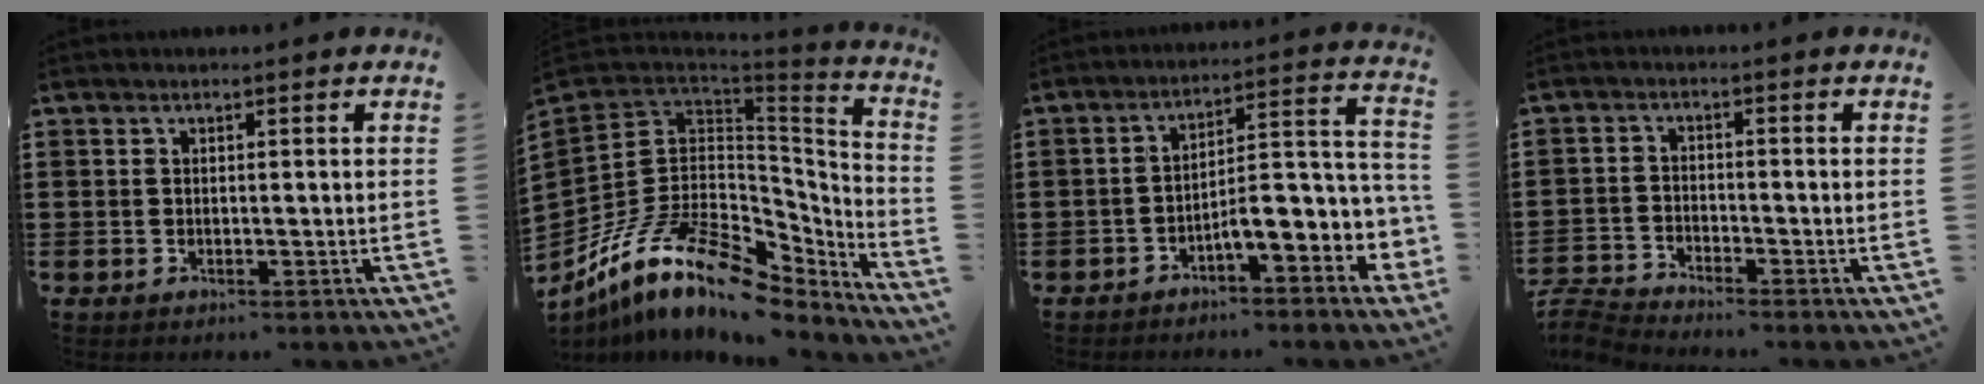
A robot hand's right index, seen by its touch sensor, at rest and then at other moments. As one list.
[{"total": 15.9, "force": [-8.4, 9.0, 10.1], "torque": [-0.224, 0.023, -0.149]}, {"total": 7.5, "force": [-3.4, 2.7, 6.1], "torque": [-0.090, -0.024, -0.067]}, {"total": 3.6, "force": [-3.5, -0.1, 0.2], "torque": [-0.023, -0.009, -0.078]}]